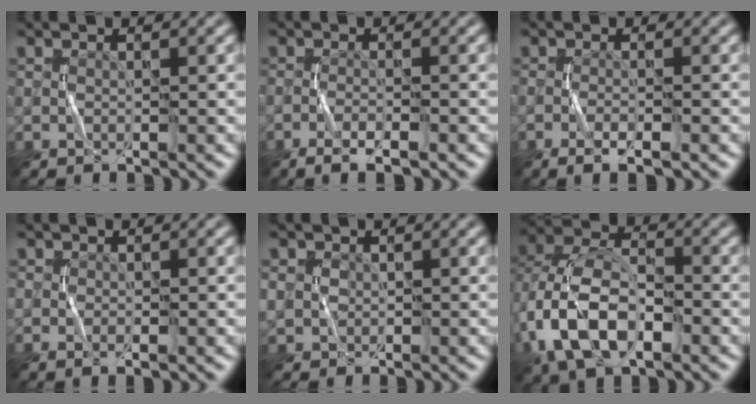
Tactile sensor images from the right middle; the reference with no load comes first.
{"total": 3.0, "force": [-1.9, 0.6, 2.2], "torque": [-0.041, 0.003, -0.038]}
{"total": 2.6, "force": [-1.5, 0.6, 2.1], "torque": [-0.037, 0.003, -0.029]}
{"total": 1.5, "force": [-0.3, 1.0, 1.0], "torque": [-0.014, -0.002, -0.005]}
{"total": 2.3, "force": [0.5, 2.1, 0.8], "torque": [-0.022, 0.007, 0.009]}
{"total": 10.2, "force": [-3.0, 6.3, 7.5], "torque": [-0.165, 0.000, -0.069]}